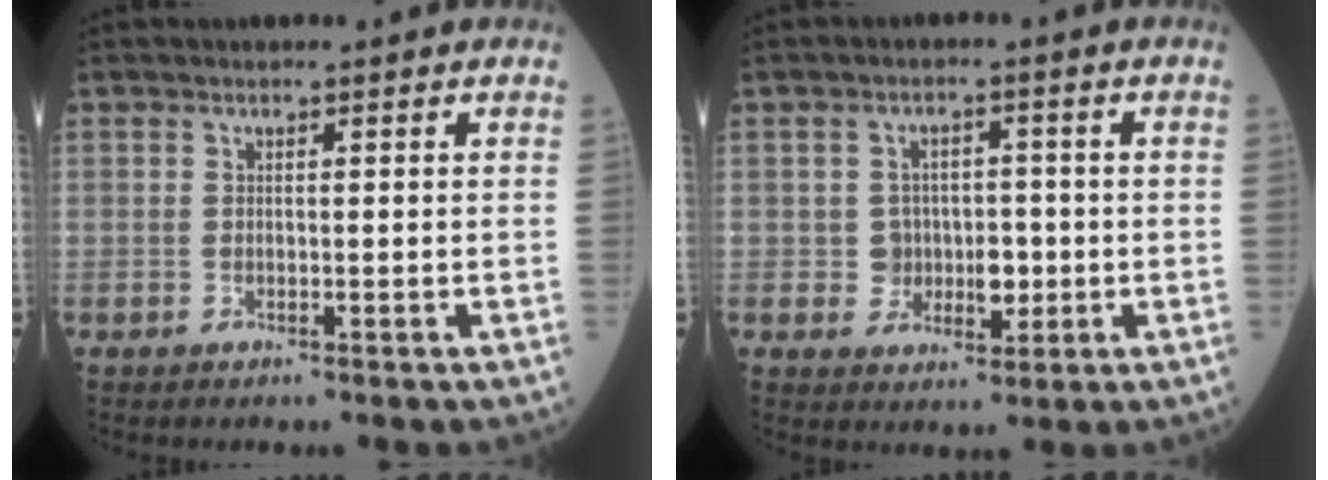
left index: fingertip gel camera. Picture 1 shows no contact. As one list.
[{"total": 4.6, "force": [-0.5, 4.0, 2.2], "torque": [-0.021, 0.010, -0.002]}]